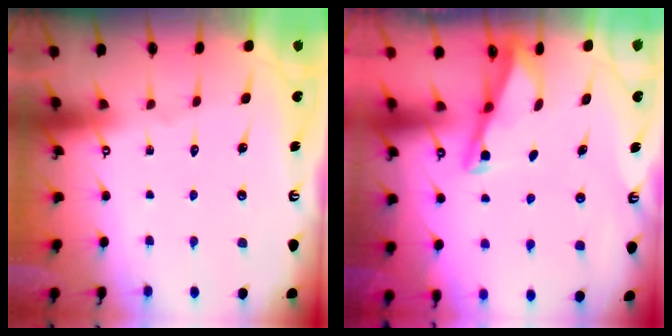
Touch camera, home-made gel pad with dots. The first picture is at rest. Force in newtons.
{"total": 2.9, "press": 2.9, "slide": 0.3}